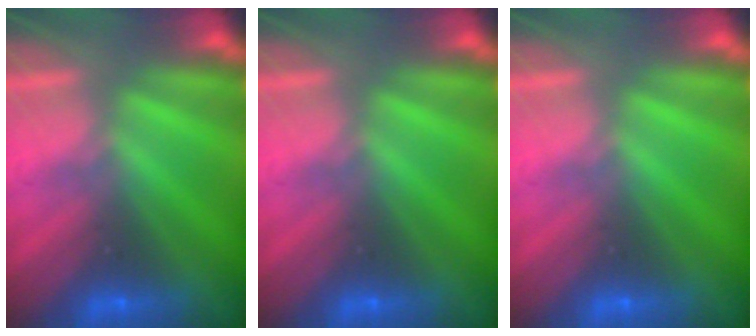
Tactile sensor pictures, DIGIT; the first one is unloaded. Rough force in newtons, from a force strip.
{"total": 0.0}
{"total": 0.0}